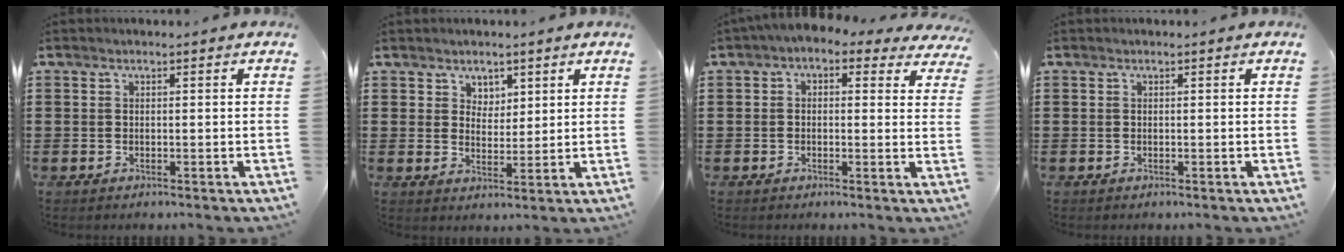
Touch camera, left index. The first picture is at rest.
{"total": 3.0, "force": [2.3, 2.0, 0.1], "torque": [-0.005, 0.001, 0.041]}
{"total": 1.9, "force": [0.7, 1.1, 1.4], "torque": [-0.033, 0.001, 0.007]}
{"total": 0.0}